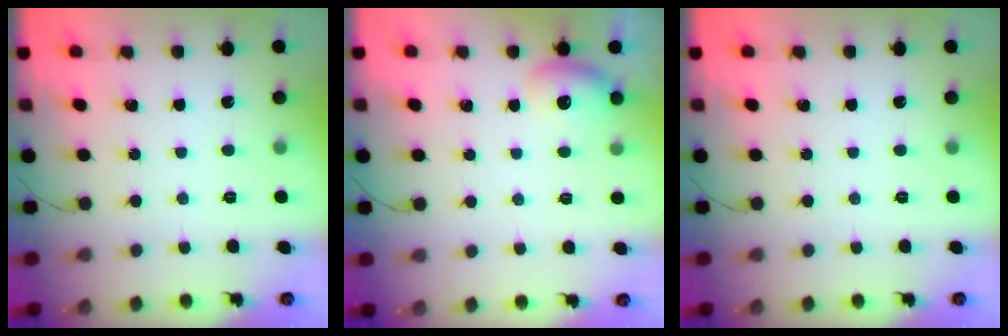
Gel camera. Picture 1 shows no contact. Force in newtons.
{"total": 9.9, "press": 8.4, "slide": 5.2}
{"total": 0.0}